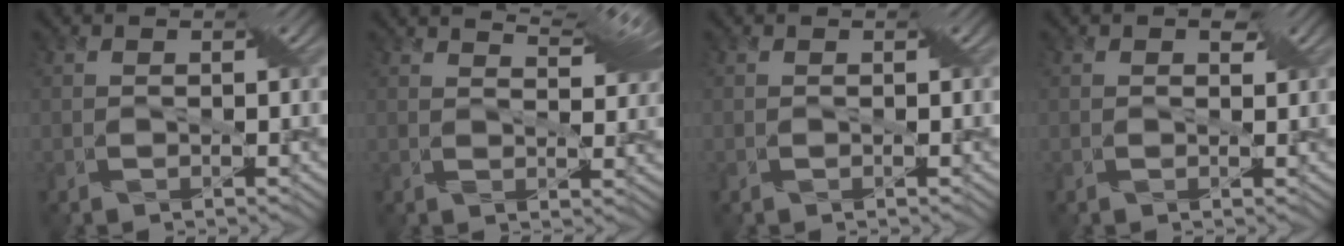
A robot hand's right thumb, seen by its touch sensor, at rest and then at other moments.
{"total": 6.2, "force": [5.4, 0.7, 3.0], "torque": [-0.074, 0.009, 0.081]}
{"total": 0.0}
{"total": 1.8, "force": [1.2, 1.1, 0.8], "torque": [-0.014, 0.005, 0.000]}